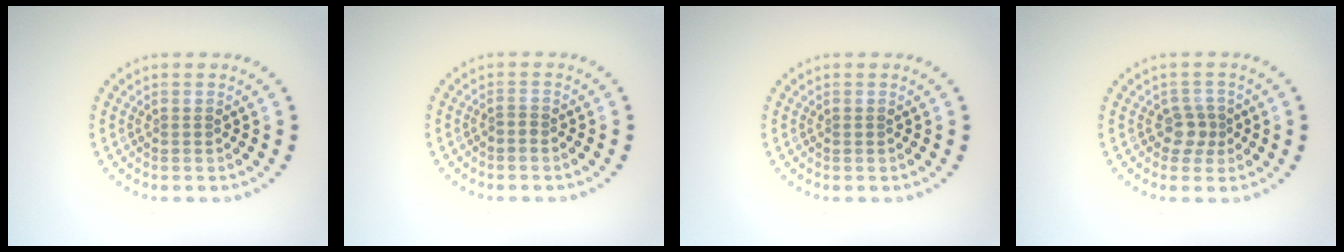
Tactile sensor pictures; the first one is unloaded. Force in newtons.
{"total": 0.5, "press": 0.3, "slide": 0.4}
{"total": 0.0}
{"total": 1.8, "press": 1.5, "slide": 1.0}